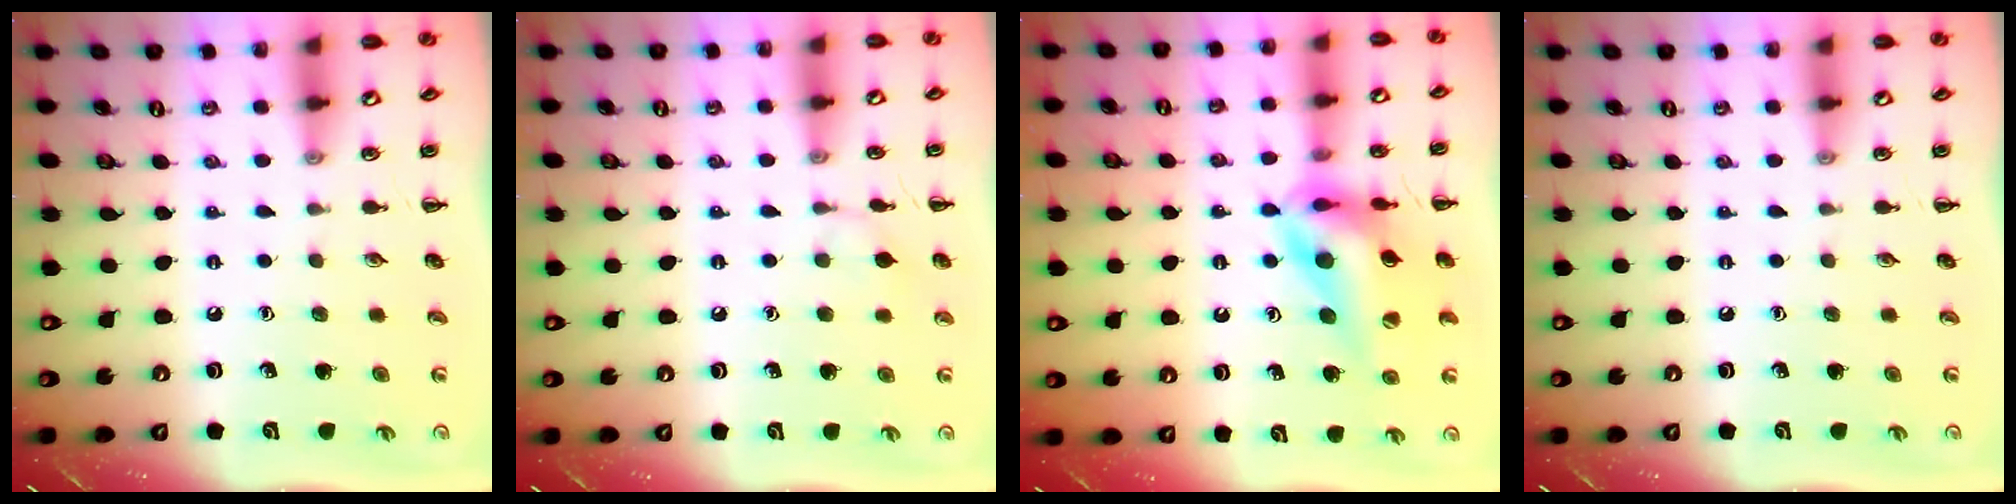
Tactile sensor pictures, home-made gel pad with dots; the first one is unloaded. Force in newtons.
{"total": 5.8, "press": 5.6, "slide": 1.6}
{"total": 14.9, "press": 14.2, "slide": 4.7}
{"total": 0.0}